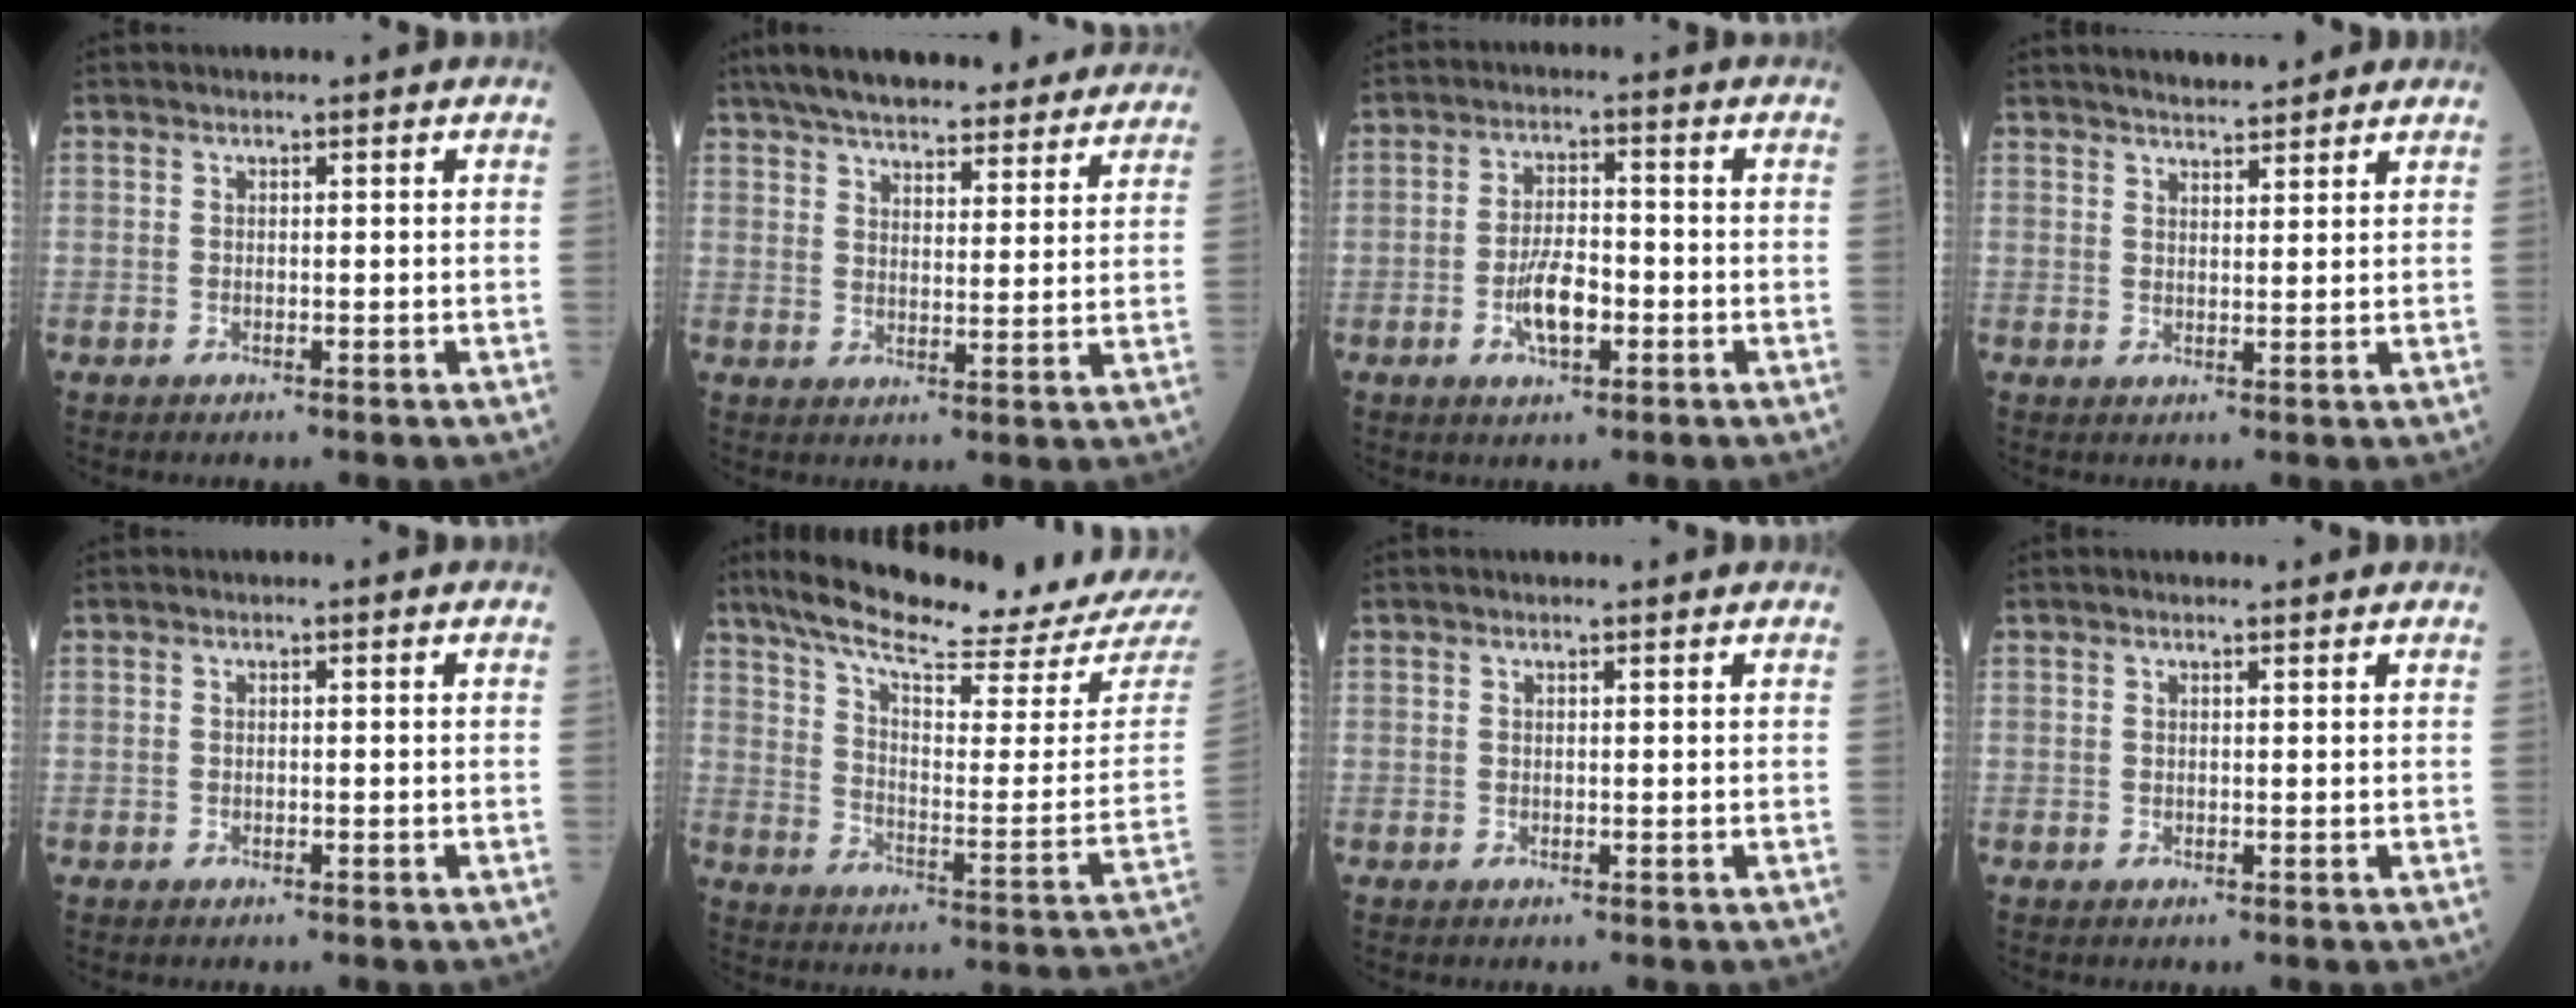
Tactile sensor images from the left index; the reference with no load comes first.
{"total": 24.3, "force": [21.3, 5.6, 10.2], "torque": [-0.157, 0.026, 0.278]}
{"total": 5.7, "force": [-2.1, 2.1, 4.8], "torque": [-0.097, 0.000, -0.038]}
{"total": 6.1, "force": [5.5, 1.2, 2.2], "torque": [-0.033, 0.017, 0.078]}
{"total": 0.0}
{"total": 23.1, "force": [20.3, 0.5, 11.0], "torque": [-0.181, -0.067, 0.280]}
{"total": 1.2, "force": [1.1, 0.1, 0.3], "torque": [-0.007, 0.007, 0.014]}
{"total": 2.0, "force": [1.8, 0.3, 0.7], "torque": [-0.010, 0.011, 0.021]}